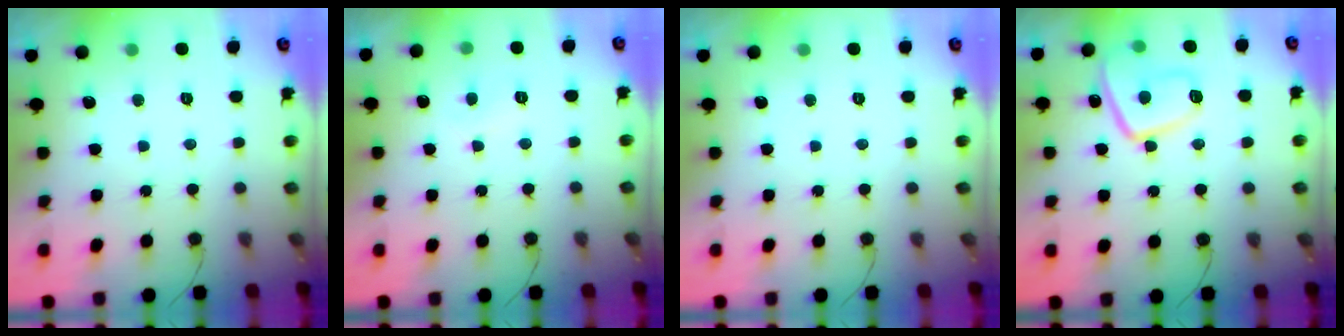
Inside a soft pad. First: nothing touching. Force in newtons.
{"total": 3.7, "press": 3.6, "slide": 0.6}
{"total": 0.0}
{"total": 13.1, "press": 13.1, "slide": 1.2}